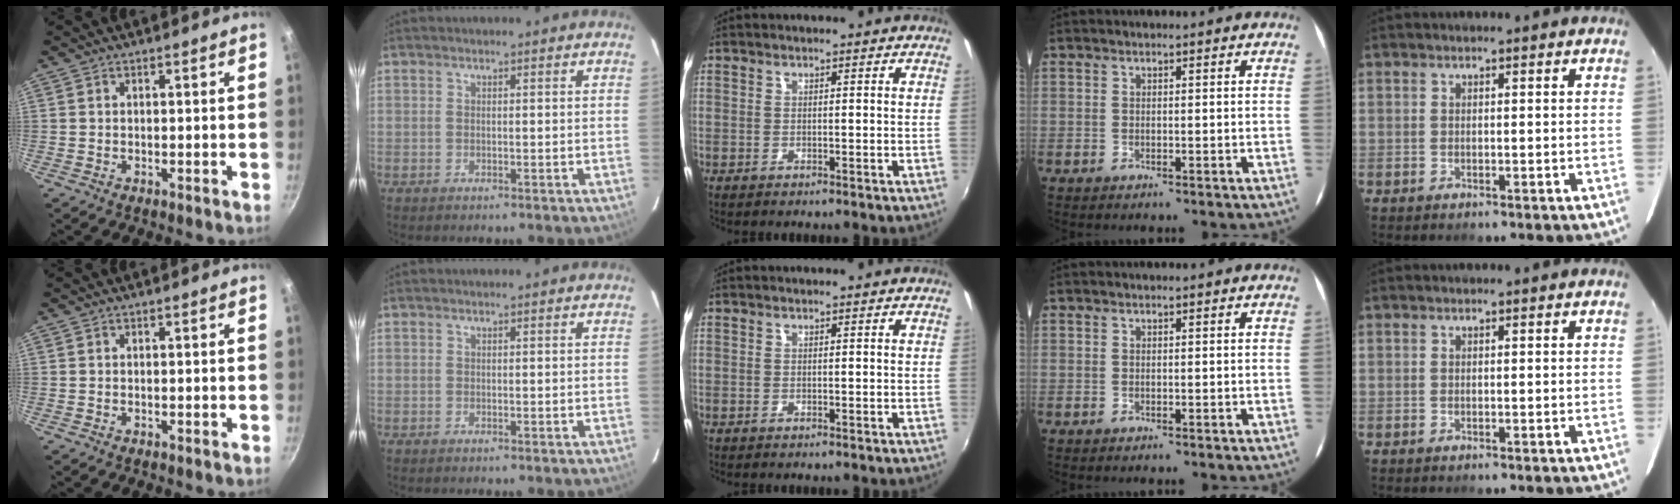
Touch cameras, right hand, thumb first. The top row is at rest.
{}